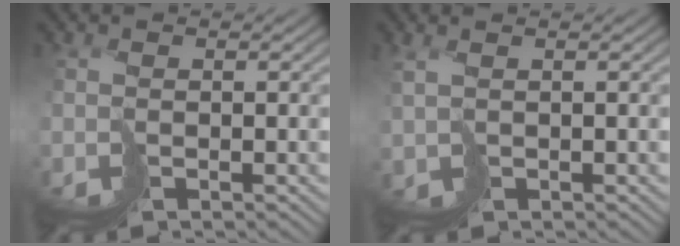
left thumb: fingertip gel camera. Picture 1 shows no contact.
{"total": 1.5, "force": [1.1, 0.3, 1.0], "torque": [-0.030, -0.004, 0.024]}